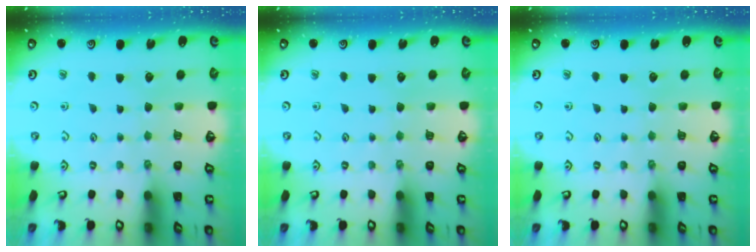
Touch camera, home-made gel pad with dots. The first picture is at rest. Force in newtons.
{"total": 0.0}
{"total": 0.0}